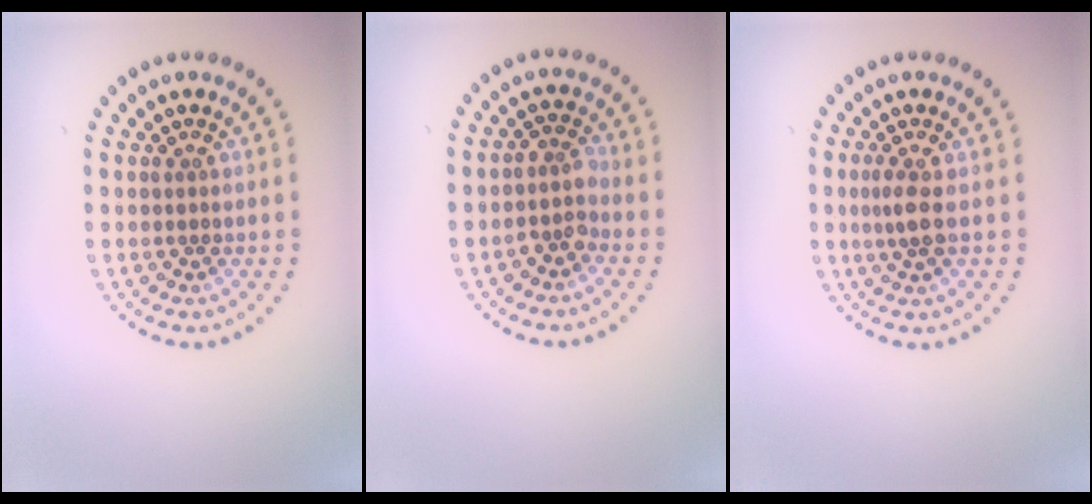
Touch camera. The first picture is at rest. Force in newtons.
{"total": 2.1, "press": 1.6, "slide": 1.2}
{"total": 1.8, "press": 1.5, "slide": 1.1}